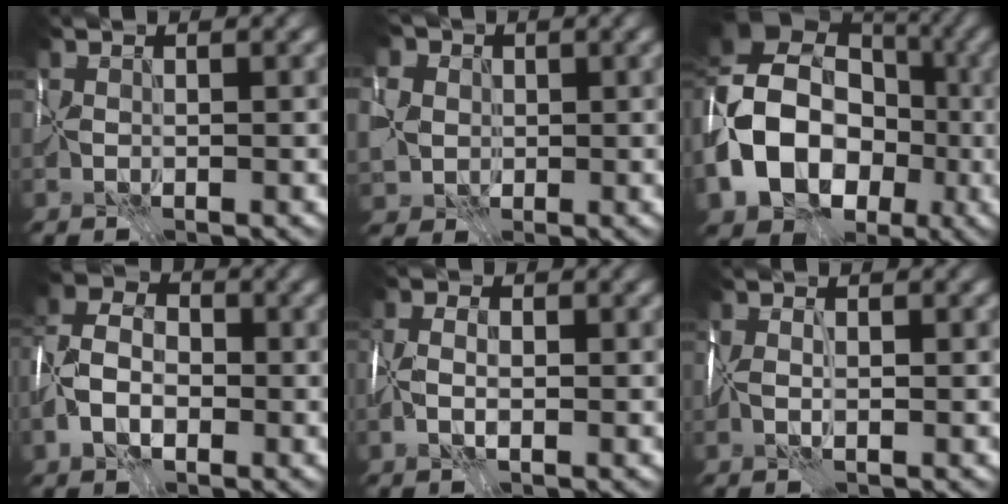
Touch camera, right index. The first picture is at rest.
{"total": 8.6, "force": [1.5, 7.5, 3.9], "torque": [-0.094, 0.023, 0.000]}
{"total": 15.3, "force": [-3.3, 11.8, 9.3], "torque": [-0.188, -0.003, -0.067]}
{"total": 6.6, "force": [-1.8, 4.6, 4.4], "torque": [-0.095, 0.006, -0.048]}
{"total": 3.9, "force": [-0.3, 2.4, 3.0], "torque": [-0.062, 0.009, -0.013]}
{"total": 2.6, "force": [0.2, 1.3, 2.3], "torque": [-0.044, -0.002, 0.004]}